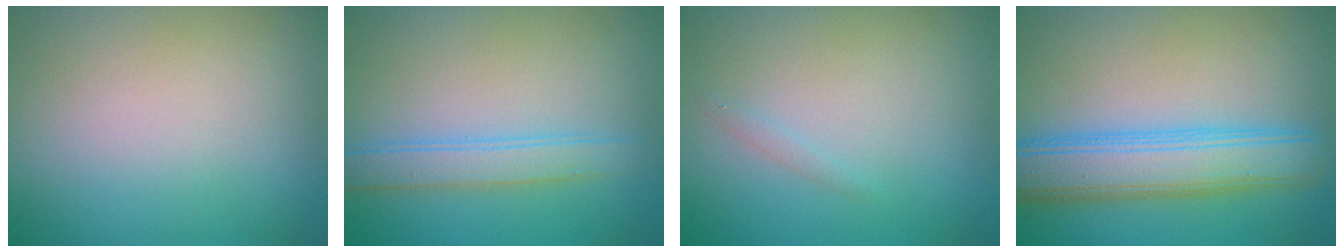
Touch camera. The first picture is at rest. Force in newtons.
{"total": 2.6, "press": 2.6, "slide": 0.1}
{"total": 1.1, "press": 1.1, "slide": 0.2}
{"total": 6.6, "press": 6.6, "slide": 0.2}